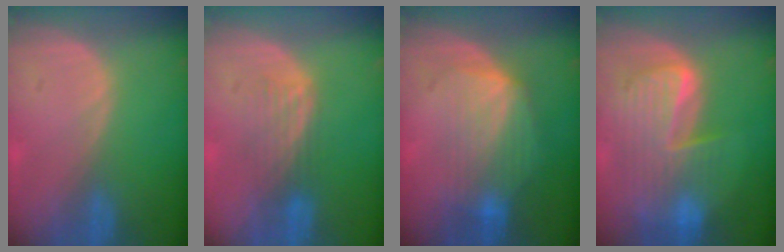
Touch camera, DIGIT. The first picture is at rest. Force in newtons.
{"total": 4.3, "press": 3.6, "slide": 2.4}
{"total": 7.3, "press": 7.2, "slide": 1.4}
{"total": 9.9, "press": 8.4, "slide": 5.1}